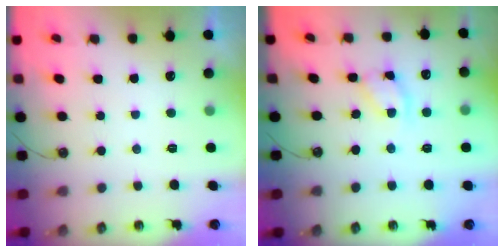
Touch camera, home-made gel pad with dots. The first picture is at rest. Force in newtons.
{"total": 11.4, "press": 11.4, "slide": 0.7}